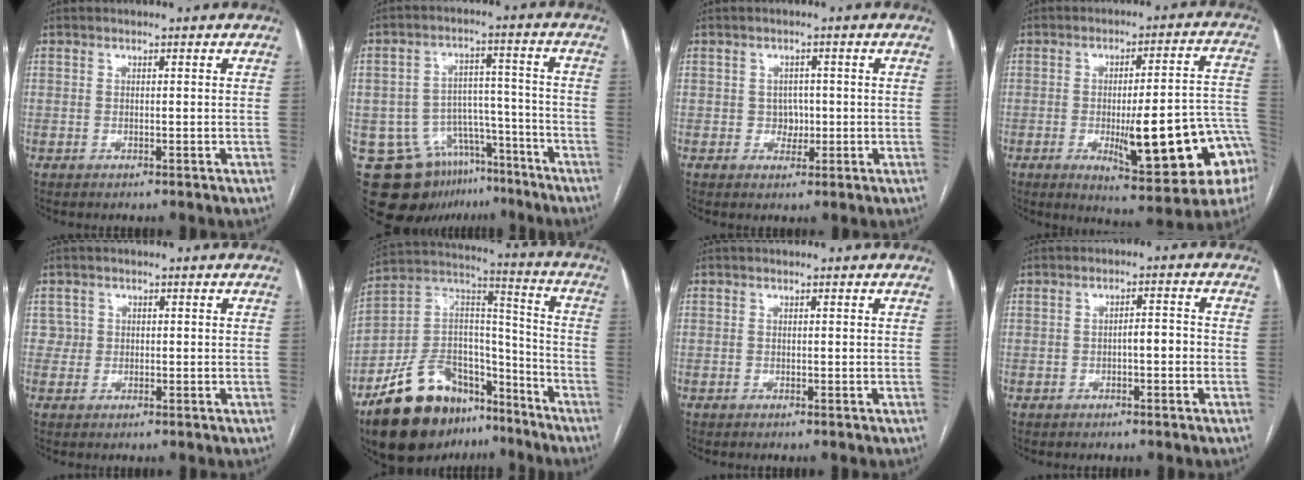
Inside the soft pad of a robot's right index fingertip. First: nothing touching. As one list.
[{"total": 14.8, "force": [-10.2, 9.4, 5.1], "torque": [-0.082, 0.048, -0.146]}, {"total": 2.2, "force": [-0.2, 1.9, 1.0], "torque": [-0.007, 0.004, -0.002]}, {"total": 19.2, "force": [-5.3, 3.6, 18.1], "torque": [-0.172, 0.020, -0.054]}, {"total": 1.7, "force": [0.3, 1.7, -0.2], "torque": [0.016, 0.007, 0.001]}, {"total": 20.8, "force": [-14.4, 10.7, 10.5], "torque": [-0.200, 0.045, -0.245]}, {"total": 0.0}, {"total": 2.6, "force": [-0.8, 0.6, 2.4], "torque": [-0.035, 0.011, -0.012]}]